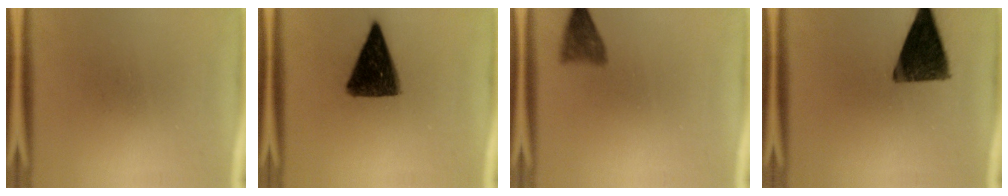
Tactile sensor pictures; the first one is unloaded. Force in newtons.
{"total": 12.4}
{"total": 3.3}
{"total": 12.8}